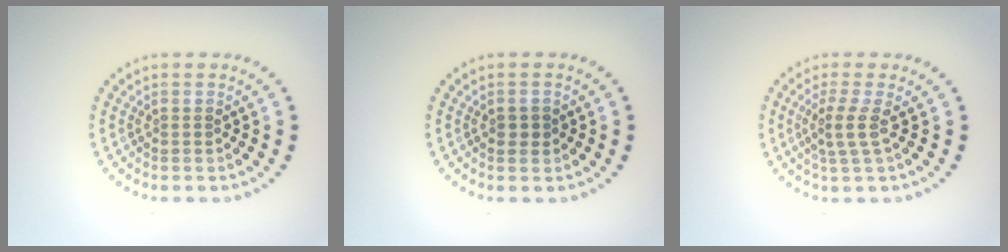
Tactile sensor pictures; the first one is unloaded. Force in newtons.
{"total": 1.3, "press": 1.3, "slide": 0.1}
{"total": 2.2, "press": 1.6, "slide": 1.4}